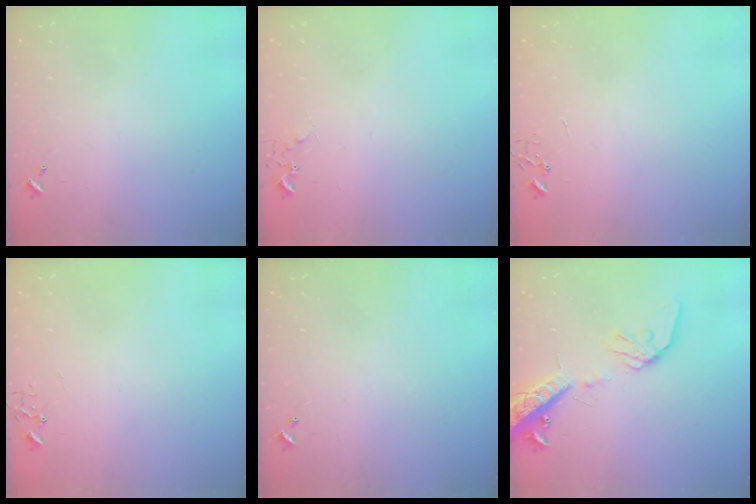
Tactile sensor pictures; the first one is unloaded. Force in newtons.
{"total": 6.6, "press": 6.6, "slide": 0.8}
{"total": 0.0}
{"total": 0.0}
{"total": 0.0}
{"total": 18.9, "press": 18.6, "slide": 3.4}